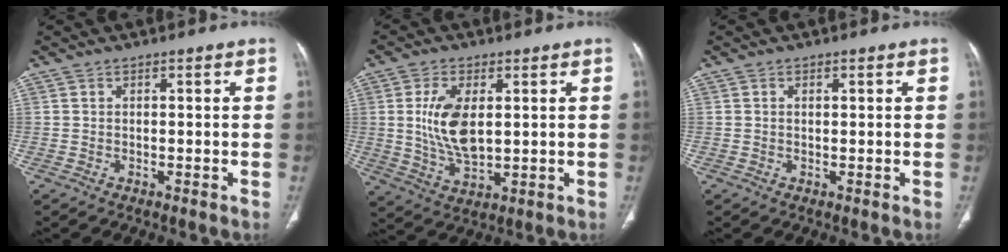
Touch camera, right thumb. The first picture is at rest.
{"total": 10.3, "force": [1.6, 5.4, 8.7], "torque": [-0.170, -0.014, 0.038]}
{"total": 0.8, "force": [0.2, 0.4, 0.6], "torque": [-0.015, 0.001, 0.005]}